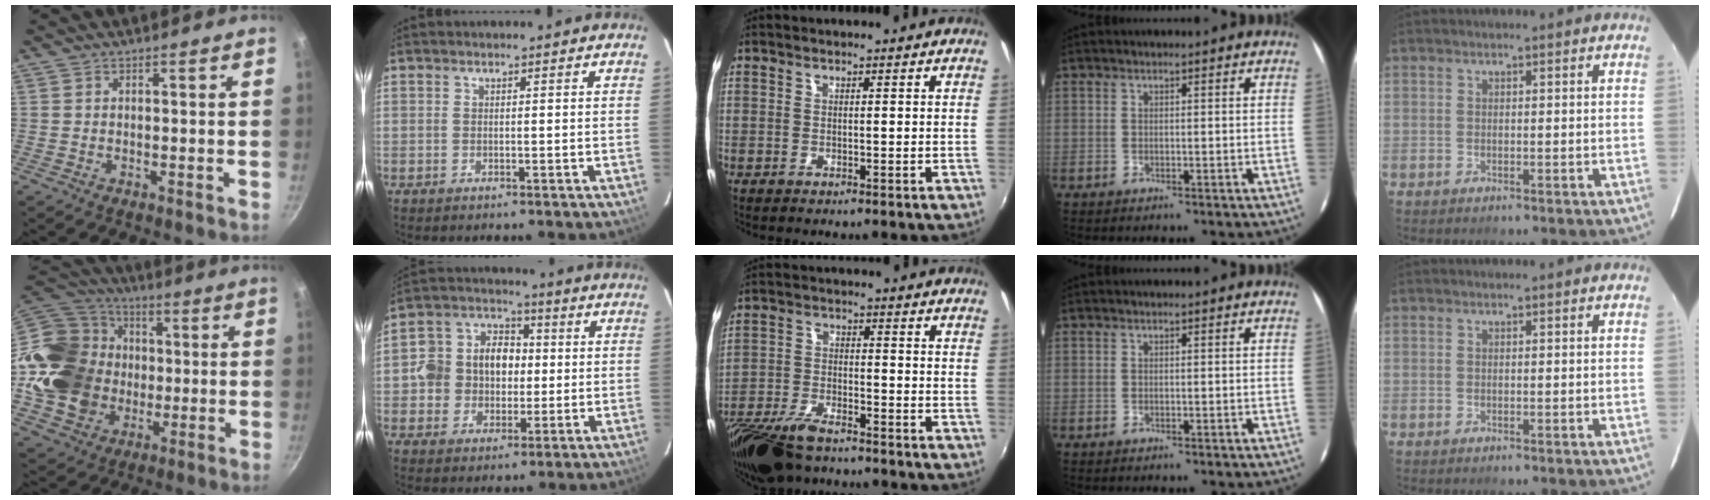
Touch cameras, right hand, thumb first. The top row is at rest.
{"thumb": {"total": 26.2, "force": [-1.3, 22.2, 13.8], "torque": [-0.259, 0.048, -0.005]}, "index": {"total": 10.6, "force": [0.0, 9.5, 4.6], "torque": [-0.107, 0.036, -0.001]}, "middle": {"total": 13.4, "force": [-10.7, 4.3, 6.8], "torque": [-0.161, -0.022, -0.204]}}